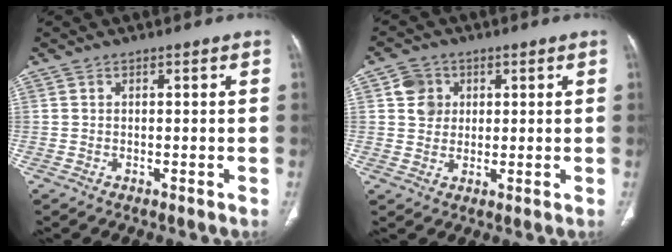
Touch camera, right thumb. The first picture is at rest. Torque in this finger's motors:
{"motor_torque": [0.09, 1.22, 0.41, 0.34, 0.00]}